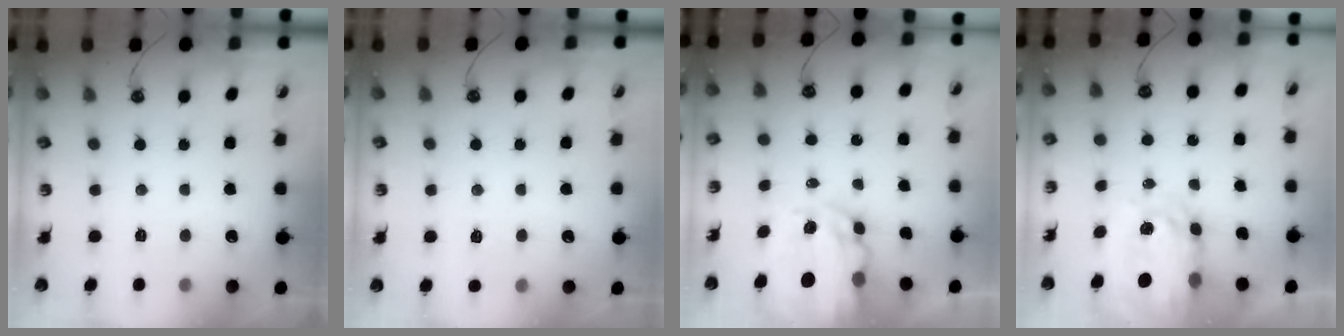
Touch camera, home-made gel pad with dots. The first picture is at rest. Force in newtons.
{"total": 2.3, "press": 2.3, "slide": 0.3}
{"total": 11.9, "press": 11.8, "slide": 1.1}
{"total": 8.9, "press": 8.8, "slide": 0.9}